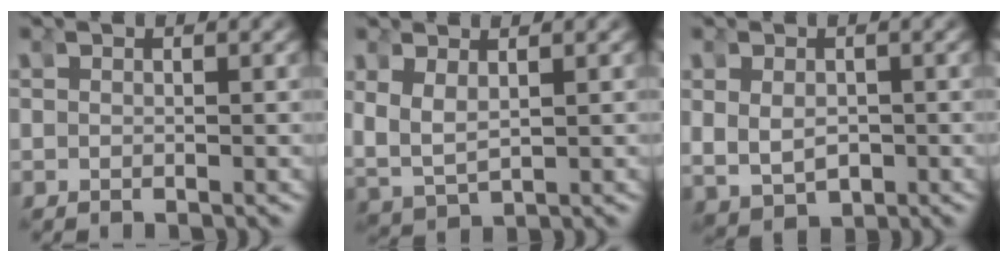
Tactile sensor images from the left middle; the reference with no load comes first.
{"total": 3.2, "force": [1.6, 2.7, 0.7], "torque": [-0.062, -0.006, 0.030]}
{"total": 3.0, "force": [-0.2, 3.0, 0.0], "torque": [-0.019, -0.016, 0.005]}